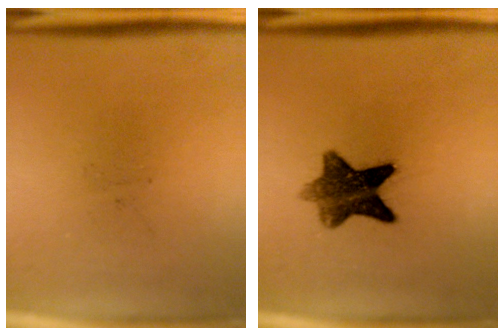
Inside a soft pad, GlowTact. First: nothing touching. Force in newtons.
{"total": 8.5}